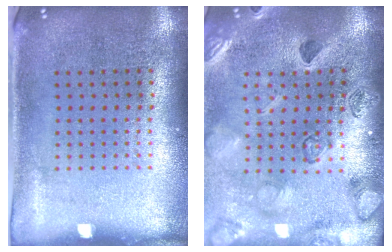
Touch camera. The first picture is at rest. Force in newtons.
{"total": 2.3, "press": 2.3, "slide": 0.2}